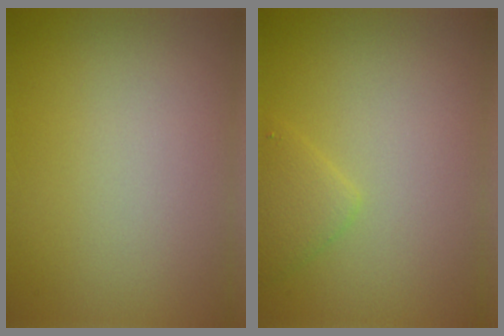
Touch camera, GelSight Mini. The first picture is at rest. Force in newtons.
{"total": 1.7, "press": 1.7, "slide": 0.1}